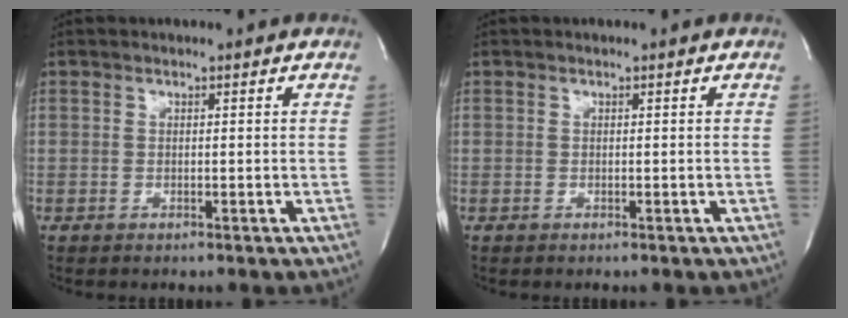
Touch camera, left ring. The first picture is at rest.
{"total": 0.0}